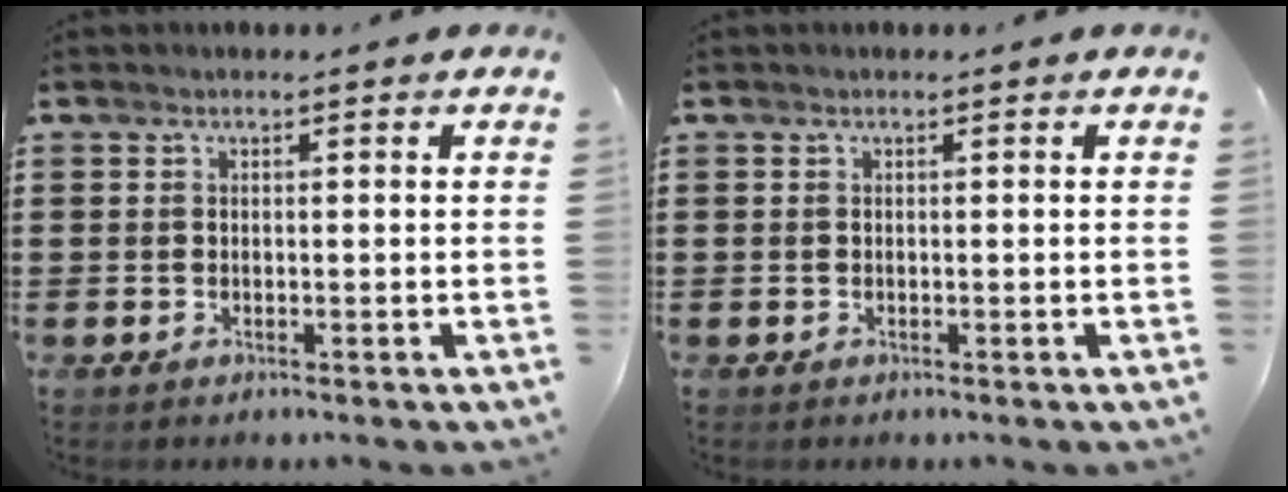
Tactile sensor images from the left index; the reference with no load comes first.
{"total": 0.0}